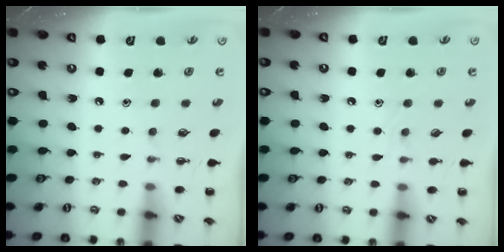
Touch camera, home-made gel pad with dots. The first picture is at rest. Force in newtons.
{"total": 2.4, "press": 2.3, "slide": 0.7}